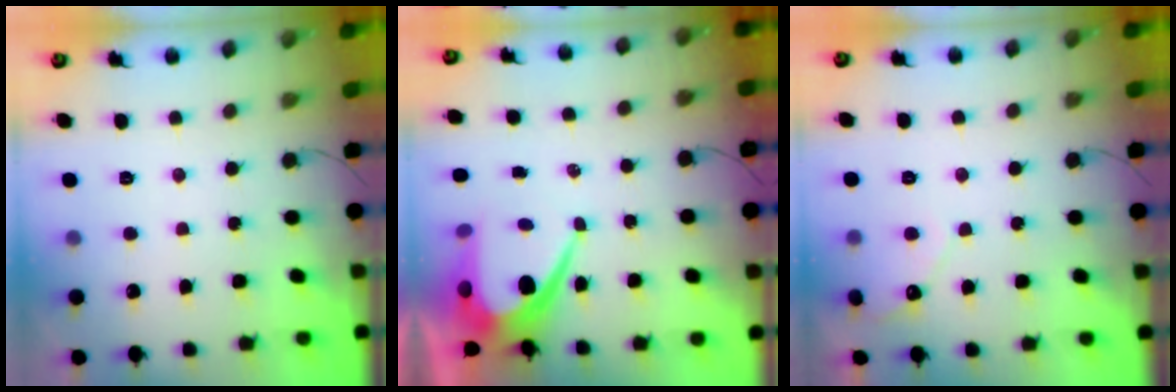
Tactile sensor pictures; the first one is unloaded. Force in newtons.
{"total": 9.6, "press": 9.6, "slide": 0.7}
{"total": 5.7, "press": 5.7, "slide": 0.4}